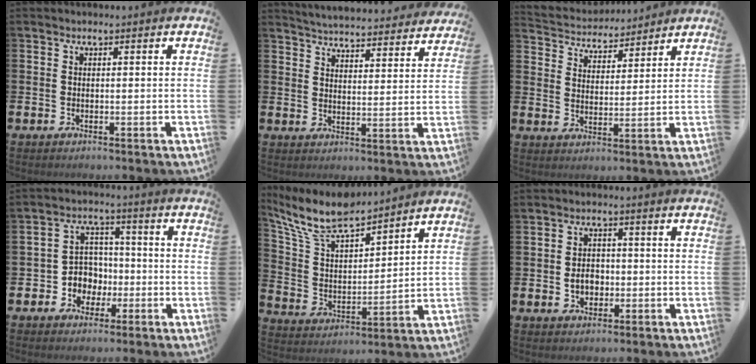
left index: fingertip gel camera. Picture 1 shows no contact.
{"total": 5.1, "force": [5.0, 0.4, 0.2], "torque": [-0.020, -0.044, 0.086]}
{"total": 4.3, "force": [4.1, 1.3, -0.4], "torque": [-0.016, -0.032, 0.070]}
{"total": 5.4, "force": [-1.0, 5.1, 1.4], "torque": [-0.039, 0.005, -0.023]}
{"total": 9.4, "force": [8.5, 2.0, 3.5], "torque": [-0.108, -0.049, 0.151]}
{"total": 3.2, "force": [-0.6, 2.5, 1.9], "torque": [-0.020, -0.002, -0.020]}